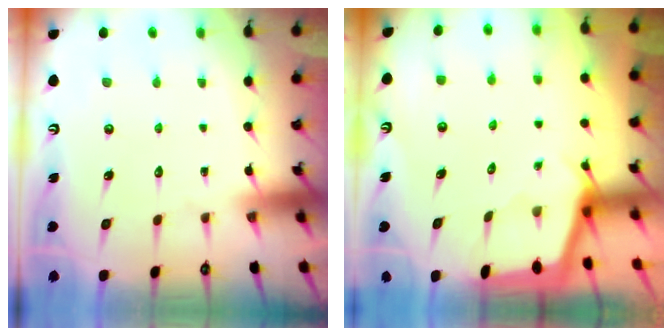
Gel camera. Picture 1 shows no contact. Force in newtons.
{"total": 1.8, "press": 1.7, "slide": 0.1}